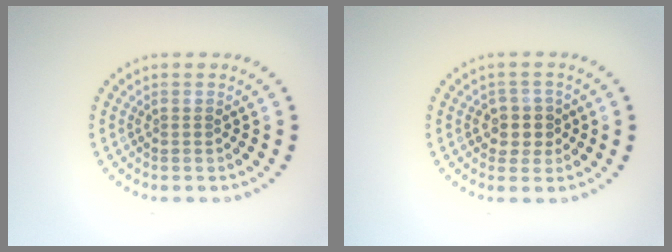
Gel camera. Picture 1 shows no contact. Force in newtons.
{"total": 2.6, "press": 2.3, "slide": 1.1}